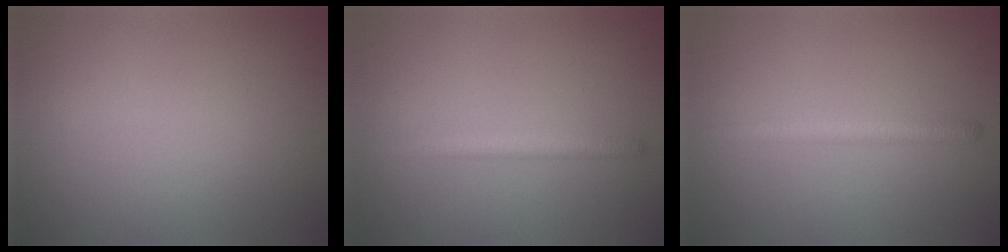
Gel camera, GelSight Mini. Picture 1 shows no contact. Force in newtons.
{"total": 1.8, "press": 1.8, "slide": 0.1}
{"total": 2.1, "press": 2.1, "slide": 0.1}